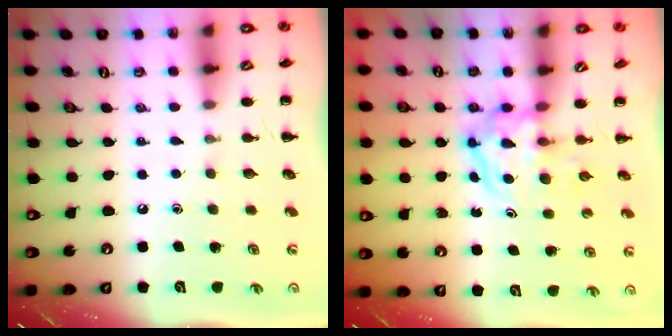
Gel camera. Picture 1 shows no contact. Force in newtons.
{"total": 3.9, "press": 3.9, "slide": 0.4}